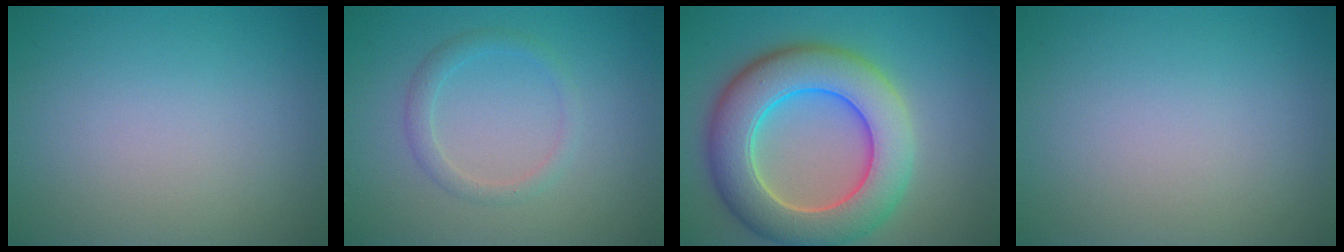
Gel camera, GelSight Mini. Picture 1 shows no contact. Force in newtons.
{"total": 1.6, "press": 1.6, "slide": 0.1}
{"total": 9.8, "press": 9.8, "slide": 0.5}
{"total": 0.0}